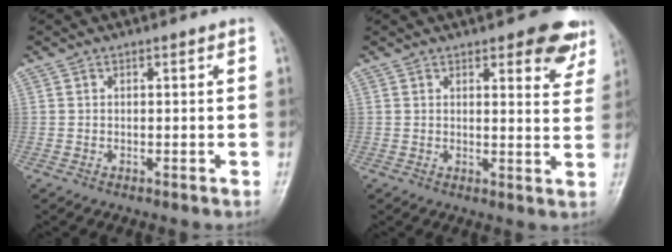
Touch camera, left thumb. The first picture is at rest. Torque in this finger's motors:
{"motor_torque": [0.12, 0.05, -0.19, 0.03, 0.08]}